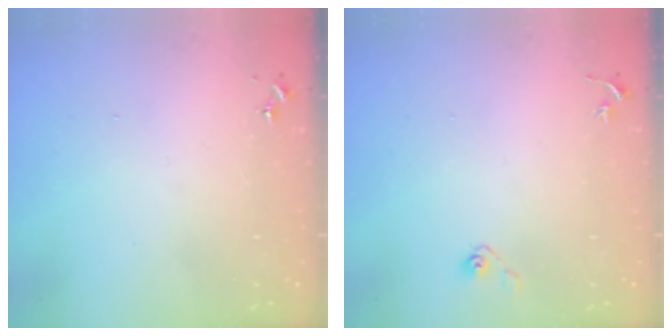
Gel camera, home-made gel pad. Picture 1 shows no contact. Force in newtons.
{"total": 3.6, "press": 2.9, "slide": 2.0}